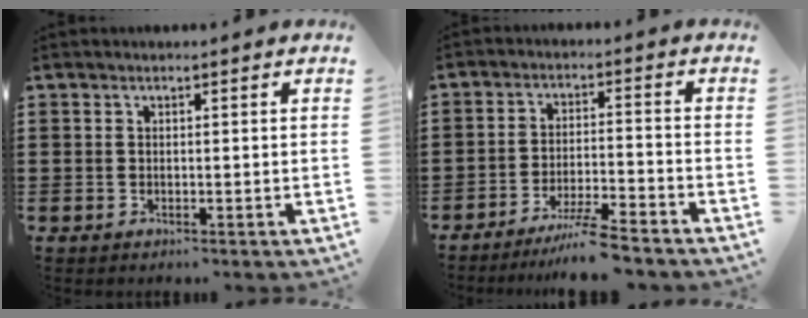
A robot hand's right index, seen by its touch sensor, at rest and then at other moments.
{"total": 6.3, "force": [-5.5, -0.5, 2.9], "torque": [-0.054, -0.014, -0.105]}